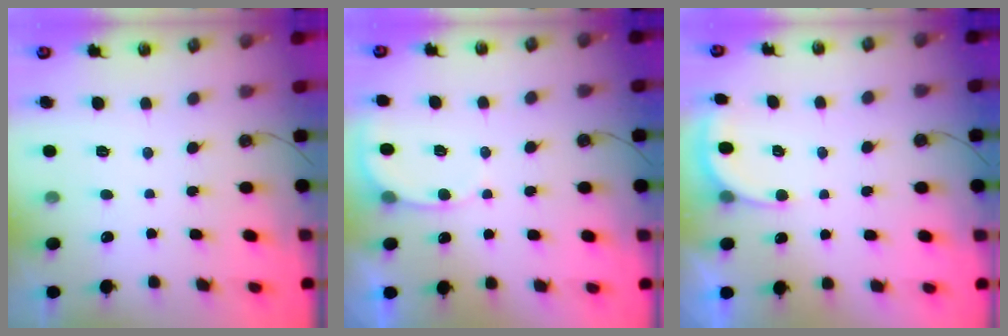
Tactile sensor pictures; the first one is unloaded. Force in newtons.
{"total": 4.9, "press": 4.9, "slide": 0.5}
{"total": 3.0, "press": 2.9, "slide": 0.7}